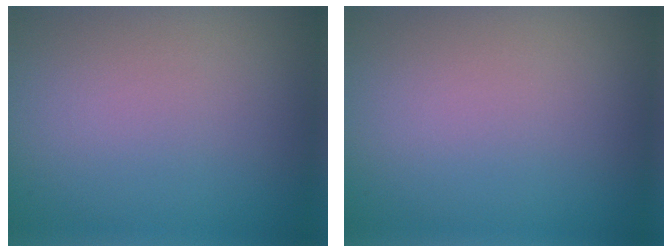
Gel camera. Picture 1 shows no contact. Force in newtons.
{"total": 0.0}